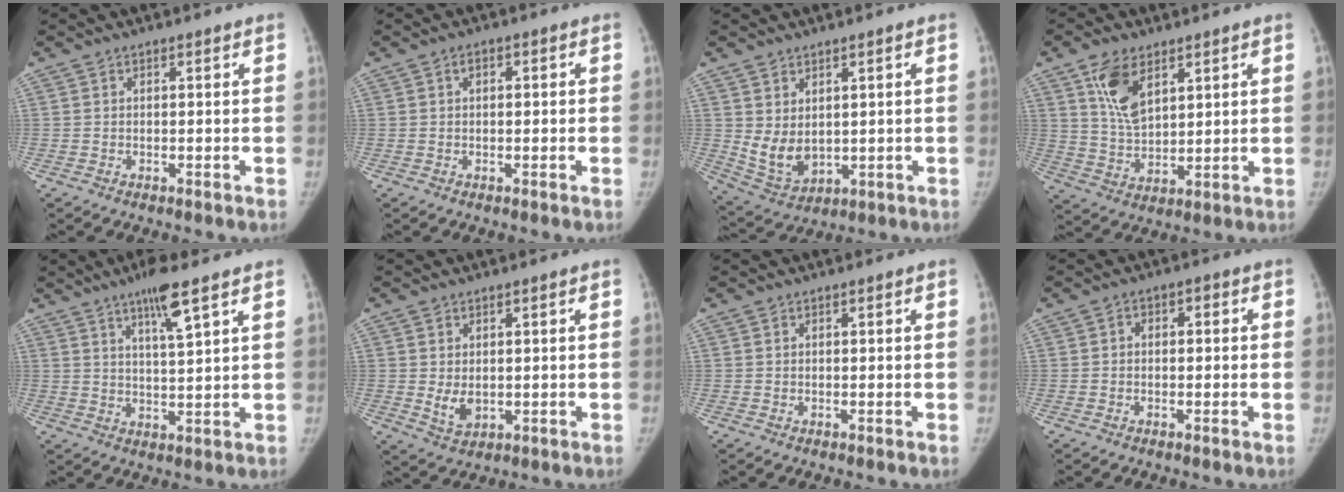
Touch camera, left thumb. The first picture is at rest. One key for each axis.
{"total": 1.9, "fx": 0.2, "fy": 1.3, "fz": 1.3, "tx": -0.013, "ty": 0.005, "tz": -0.002}
{"total": 7.2, "fx": 1.3, "fy": 5.0, "fz": 5.1, "tx": -0.081, "ty": -0.013, "tz": 0.049}
{"total": 9.6, "fx": 4.8, "fy": 5.3, "fz": 6.4, "tx": -0.098, "ty": -0.025, "tz": 0.098}
{"total": 7.4, "fx": 4.5, "fy": 0.6, "fz": 5.9, "tx": -0.103, "ty": -0.026, "tz": 0.081}
{"total": 4.2, "fx": 0.0, "fy": 3.0, "fz": 2.9, "tx": -0.044, "ty": -0.006, "tz": 0.011}
{"total": 0.0}
{"total": 2.7, "fx": -0.2, "fy": 2.0, "fz": 1.9, "tx": -0.013, "ty": 0.010, "tz": -0.012}